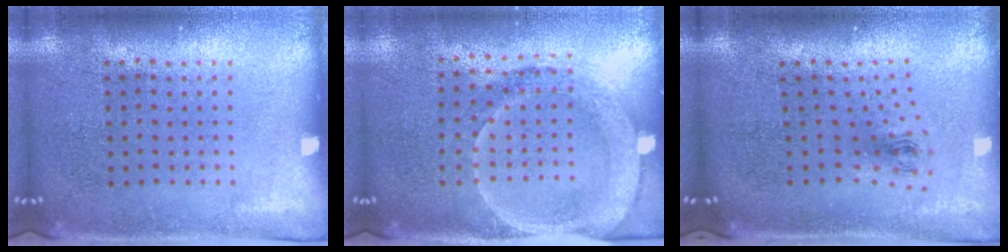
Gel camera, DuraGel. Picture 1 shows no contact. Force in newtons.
{"total": 1.9, "press": 1.6, "slide": 1.0}
{"total": 0.8, "press": 0.3, "slide": 0.7}